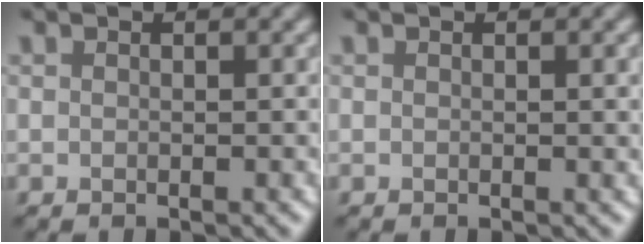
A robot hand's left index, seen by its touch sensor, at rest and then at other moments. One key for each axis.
{"total": 1.2, "fx": 0.2, "fy": 0.3, "fz": 1.1, "tx": -0.011, "ty": 0.001, "tz": 0.000}